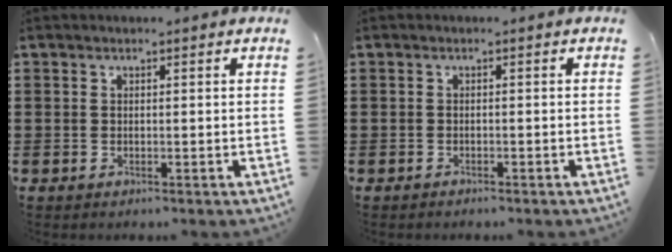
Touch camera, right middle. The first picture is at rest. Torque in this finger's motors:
{"motor_torque": [0.04, 0.95, -0.06, -0.02]}